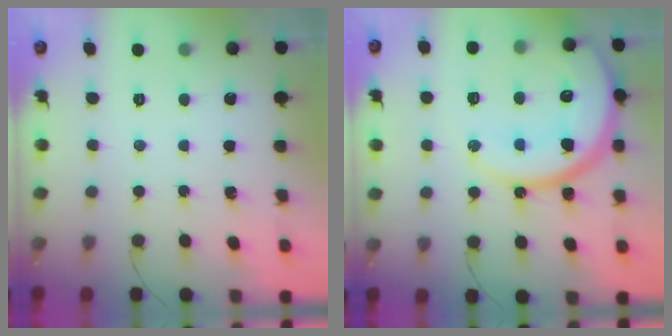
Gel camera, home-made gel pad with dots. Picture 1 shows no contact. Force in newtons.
{"total": 22.6, "press": 22.5, "slide": 1.9}